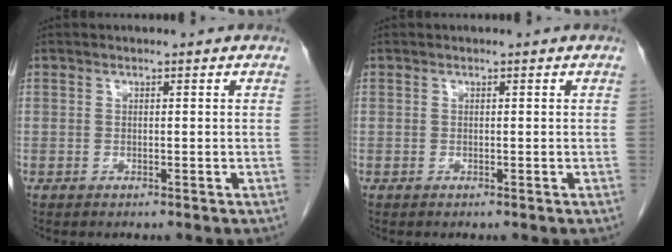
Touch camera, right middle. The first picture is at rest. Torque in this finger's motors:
{"motor_torque": [0.00, 0.00, 0.00, 0.01]}